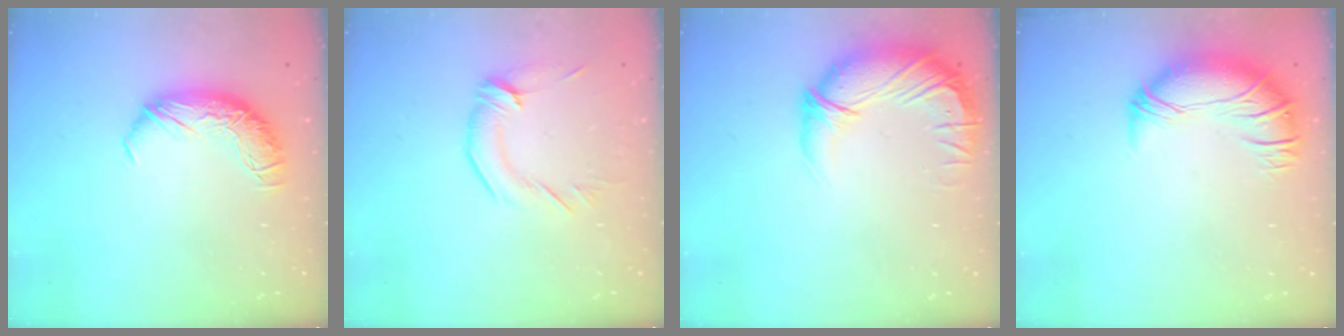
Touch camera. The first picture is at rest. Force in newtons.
{"total": 0.9, "press": 0.7, "slide": 0.6}
{"total": 2.9, "press": 0.1, "slide": 2.9}
{"total": 2.8, "press": 0.8, "slide": 2.7}